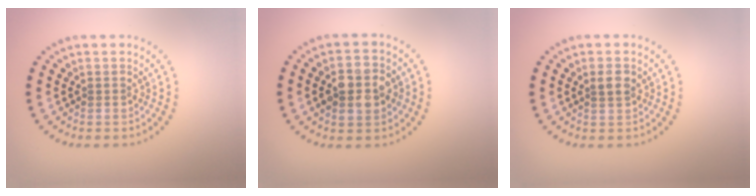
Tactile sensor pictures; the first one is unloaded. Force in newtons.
{"total": 4.2, "press": 4.2, "slide": 0.1}
{"total": 1.7, "press": 1.6, "slide": 0.6}